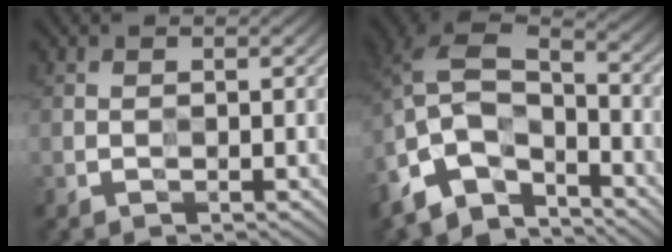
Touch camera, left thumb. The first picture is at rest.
{"total": 13.1, "force": [-7.7, 6.9, 8.0], "torque": [-0.181, -0.010, -0.146]}